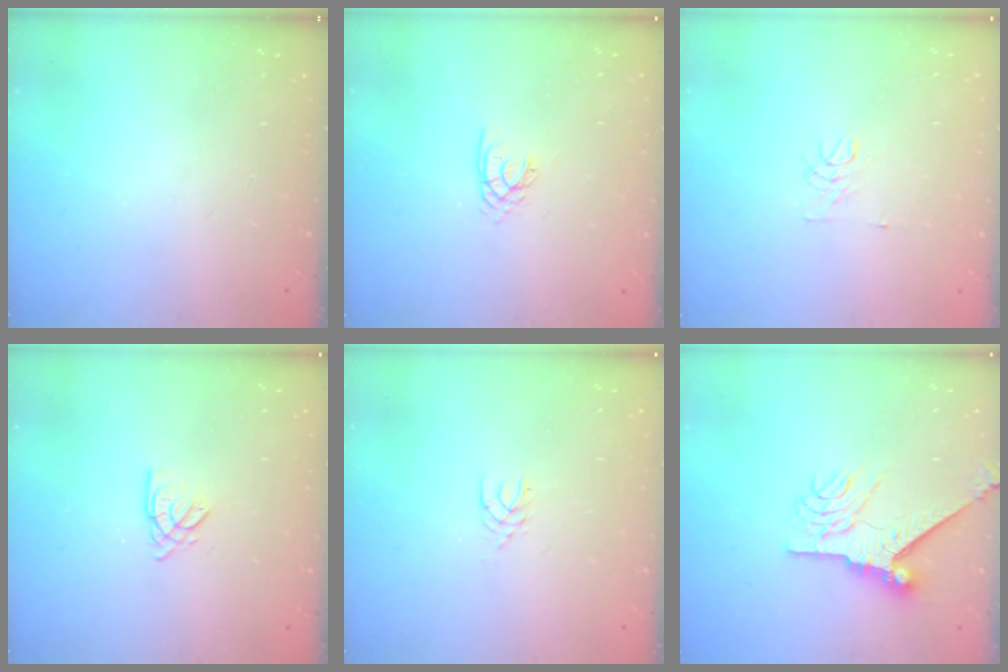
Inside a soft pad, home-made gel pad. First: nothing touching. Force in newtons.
{"total": 2.2, "press": 2.2, "slide": 0.2}
{"total": 3.5, "press": 3.5, "slide": 0.3}
{"total": 2.6, "press": 2.6, "slide": 0.1}
{"total": 2.9, "press": 2.9, "slide": 0.4}
{"total": 9.5, "press": 9.5, "slide": 0.6}